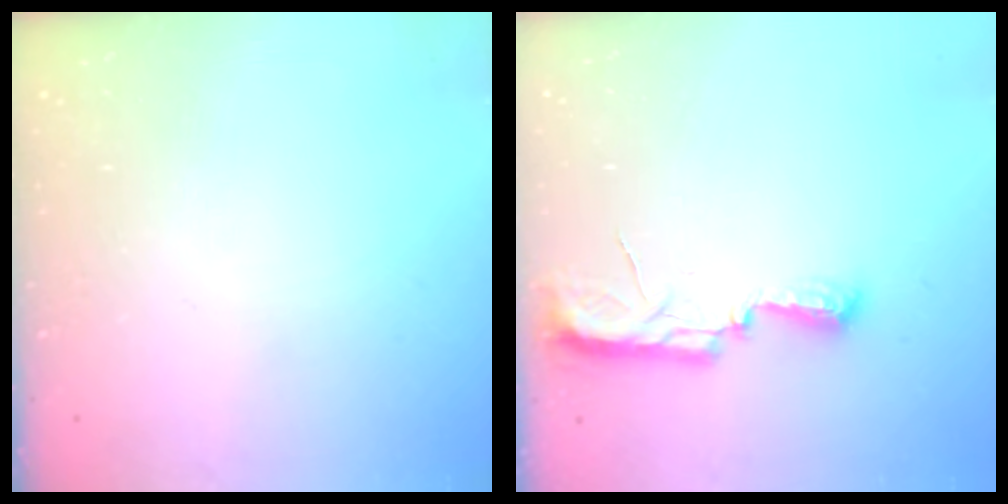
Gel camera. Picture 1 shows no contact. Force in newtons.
{"total": 7.7, "press": 7.6, "slide": 1.0}